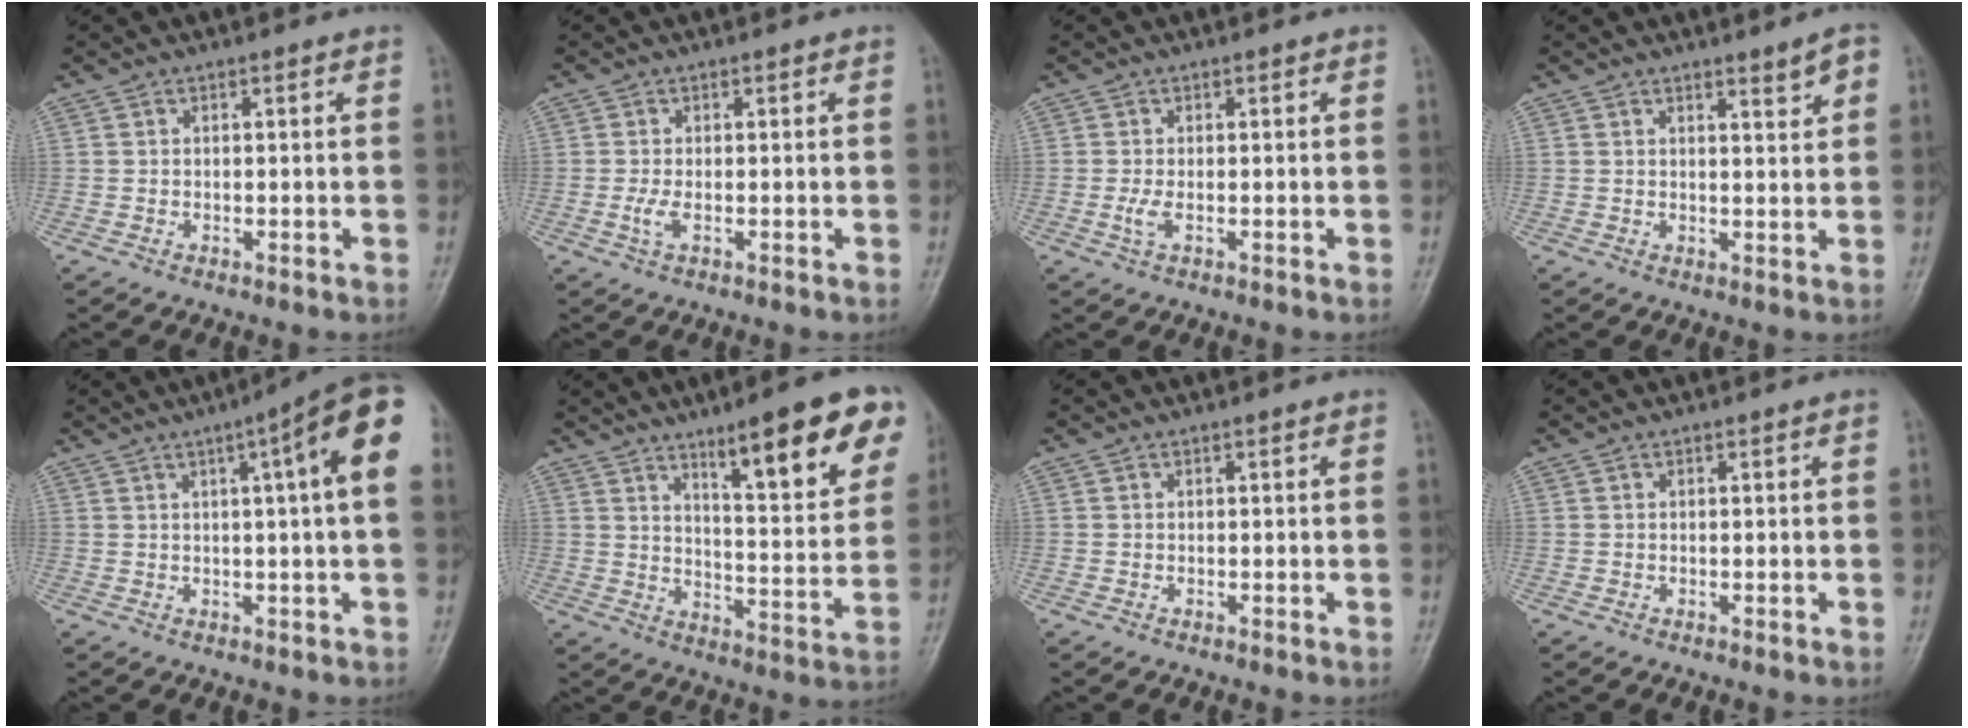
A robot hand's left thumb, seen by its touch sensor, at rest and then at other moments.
{"total": 2.1, "force": [-0.3, 0.9, 1.9], "torque": [-0.044, -0.003, -0.005]}
{"total": 2.0, "force": [-0.1, 0.9, 1.8], "torque": [-0.041, -0.003, -0.003]}
{"total": 3.2, "force": [1.9, 0.7, 2.4], "torque": [-0.028, -0.013, 0.028]}
{"total": 11.5, "force": [3.3, 1.0, 11.0], "torque": [-0.148, 0.018, 0.035]}
{"total": 17.4, "force": [9.8, 4.0, 13.8], "torque": [-0.156, -0.044, 0.142]}
{"total": 0.0}
{"total": 0.0}